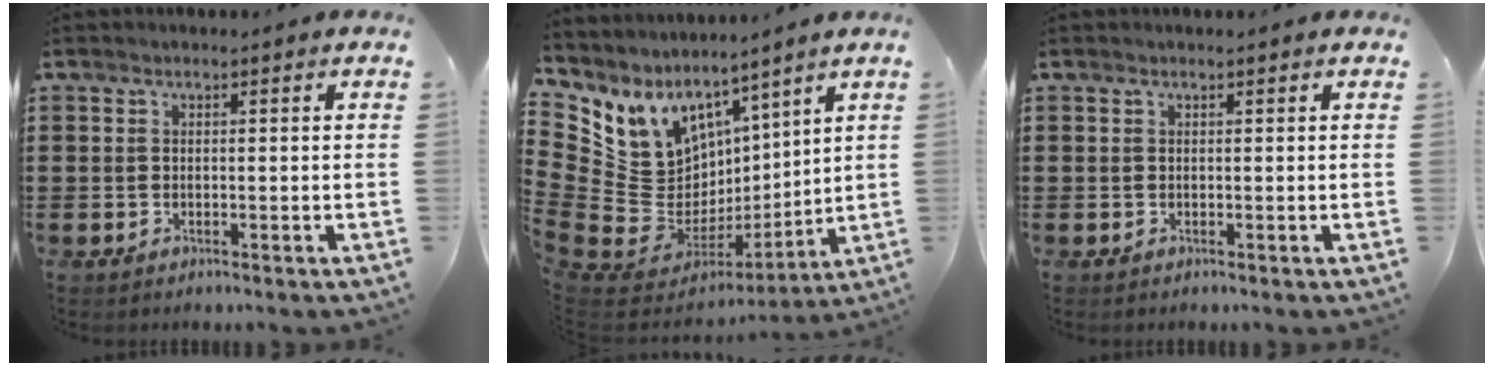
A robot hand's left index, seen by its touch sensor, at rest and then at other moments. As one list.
[{"total": 9.4, "force": [2.3, 9.0, 1.5], "torque": [-0.065, -0.056, 0.054]}, {"total": 0.0}]